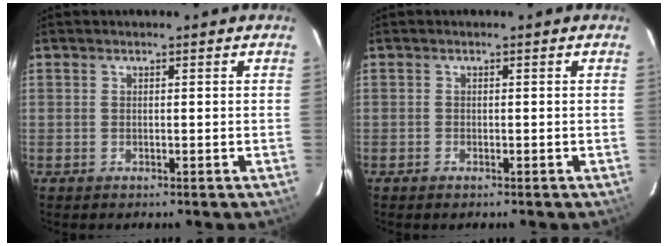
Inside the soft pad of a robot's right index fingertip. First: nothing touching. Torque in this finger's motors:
{"motor_torque": [0.26, -0.37, -0.03, -0.04]}